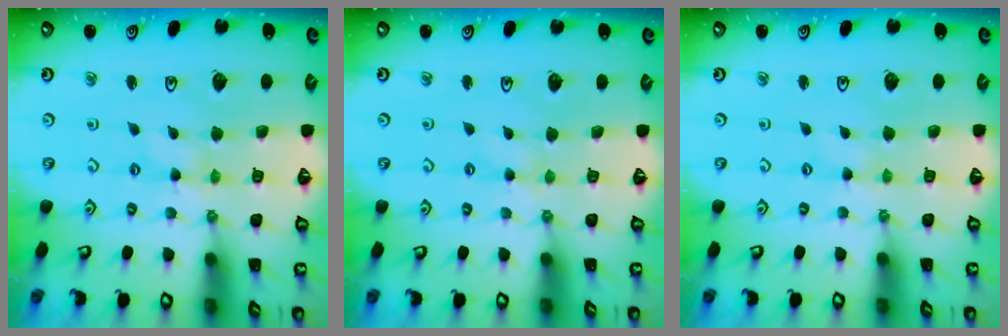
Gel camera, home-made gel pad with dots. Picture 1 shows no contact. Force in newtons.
{"total": 1.6, "press": 1.5, "slide": 0.3}
{"total": 0.0}